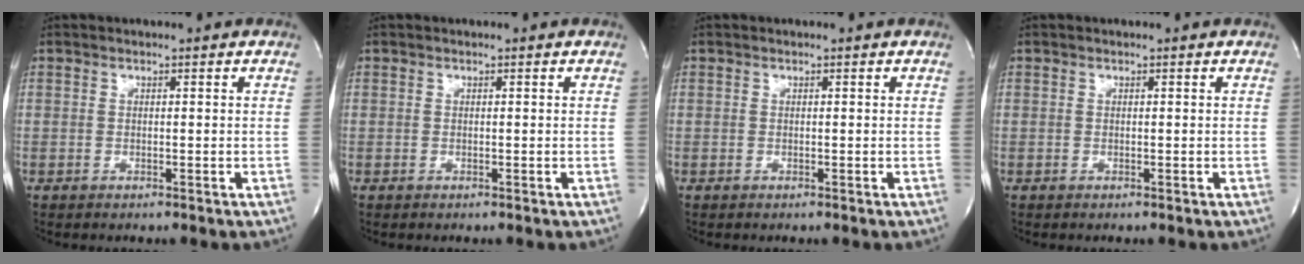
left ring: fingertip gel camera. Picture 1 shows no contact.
{"total": 0.0}
{"total": 0.0}
{"total": 0.0}